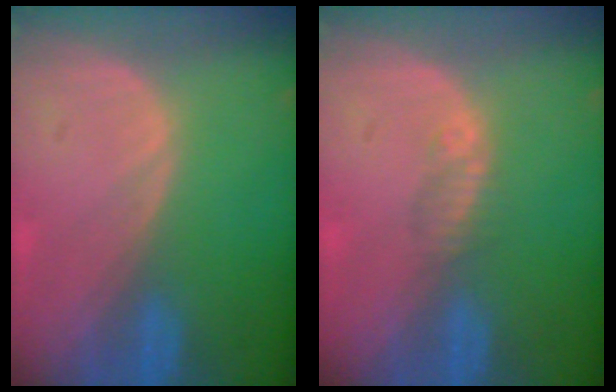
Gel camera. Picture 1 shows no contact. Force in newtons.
{"total": 1.5, "press": 1.3, "slide": 0.9}